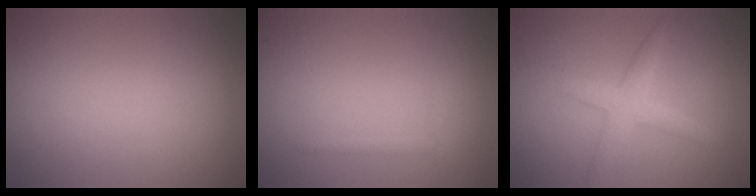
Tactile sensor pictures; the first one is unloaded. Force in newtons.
{"total": 0.5, "press": 0.5, "slide": 0.0}
{"total": 2.7, "press": 2.7, "slide": 0.1}